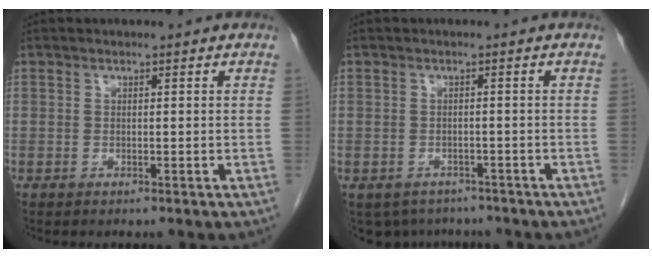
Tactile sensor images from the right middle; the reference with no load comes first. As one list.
[{"total": 5.9, "force": [-4.8, 3.4, 0.6], "torque": [-0.002, 0.002, -0.061]}]